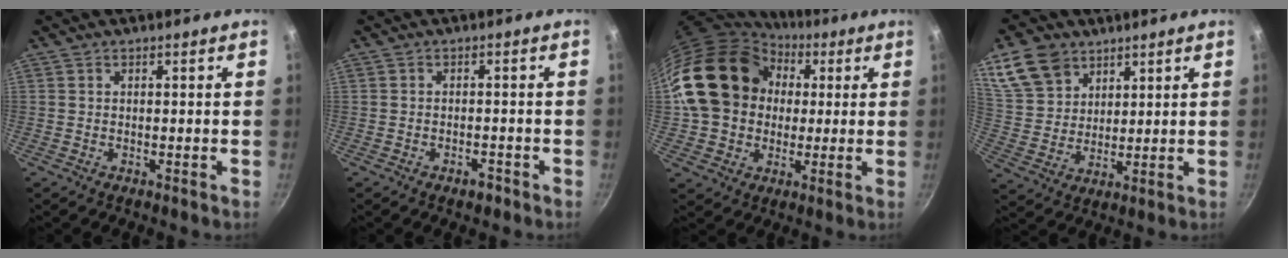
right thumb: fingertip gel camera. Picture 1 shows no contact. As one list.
[{"total": 2.3, "force": [-1.5, 1.2, 1.2], "torque": [-0.013, 0.016, -0.017]}, {"total": 21.1, "force": [4.1, 17.0, 11.8], "torque": [-0.194, 0.035, 0.071]}, {"total": 11.2, "force": [6.5, 8.0, 4.4], "torque": [-0.062, -0.017, 0.134]}]